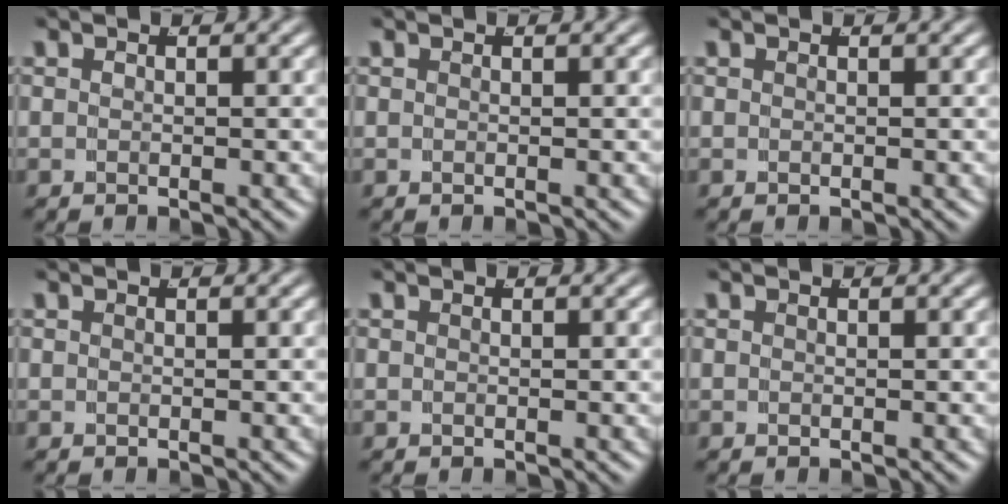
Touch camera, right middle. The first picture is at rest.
{"total": 0.0}
{"total": 0.0}
{"total": 0.0}
{"total": 0.0}
{"total": 0.0}